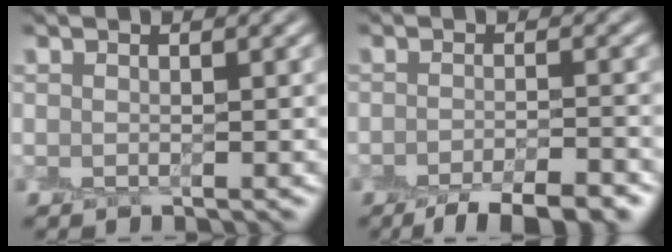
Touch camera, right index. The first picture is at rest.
{"total": 5.8, "force": [-4.2, 1.5, 3.7], "torque": [-0.047, -0.002, -0.067]}